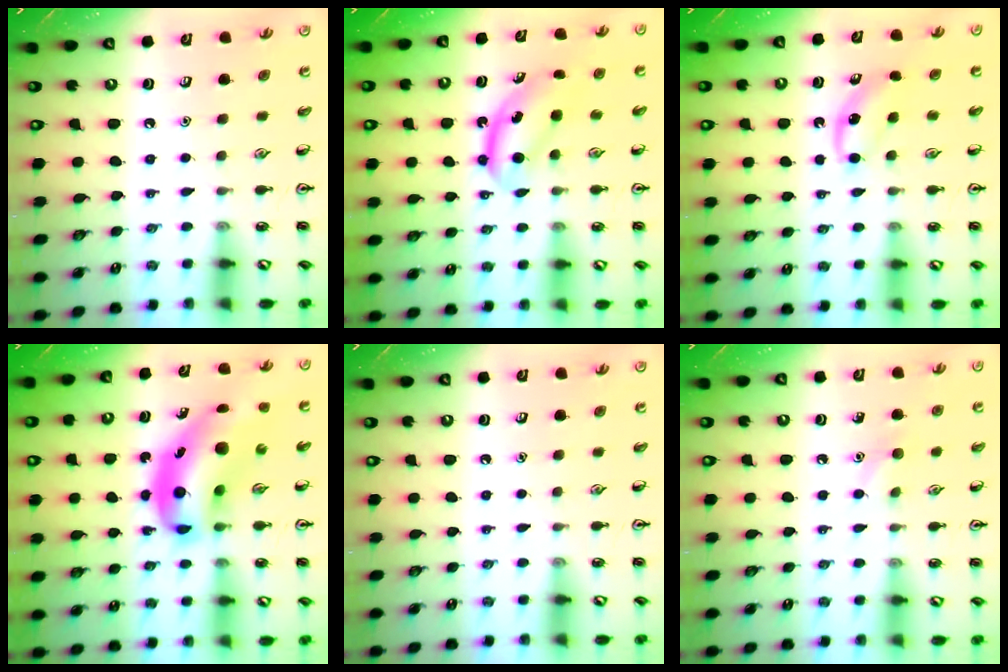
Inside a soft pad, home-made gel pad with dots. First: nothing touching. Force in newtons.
{"total": 5.5, "press": 5.4, "slide": 1.1}
{"total": 4.5, "press": 4.2, "slide": 1.4}
{"total": 14.1, "press": 13.5, "slide": 4.0}
{"total": 0.0}
{"total": 5.7, "press": 5.4, "slide": 1.7}